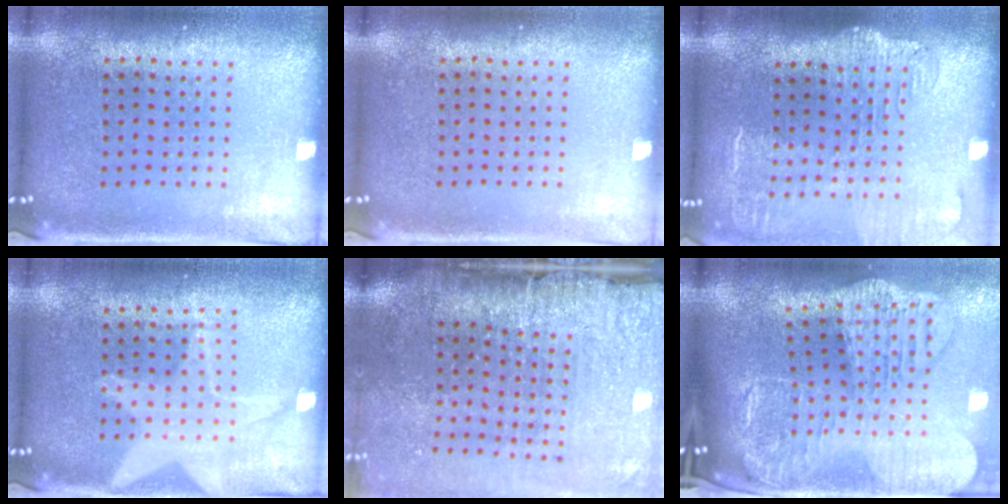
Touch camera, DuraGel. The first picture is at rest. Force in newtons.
{"total": 0.0}
{"total": 1.9, "press": 1.5, "slide": 1.2}
{"total": 1.2, "press": 1.2, "slide": 0.2}
{"total": 4.8, "press": 3.9, "slide": 2.7}
{"total": 3.7, "press": 3.0, "slide": 2.3}